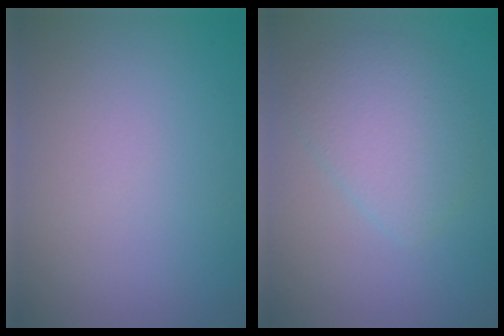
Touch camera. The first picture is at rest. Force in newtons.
{"total": 4.0, "press": 4.0, "slide": 0.1}